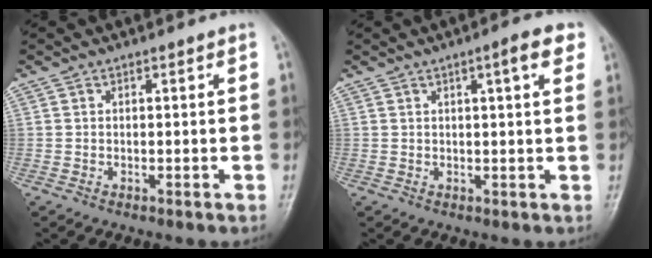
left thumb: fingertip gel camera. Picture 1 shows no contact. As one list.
[{"total": 4.9, "force": [2.3, 0.8, 4.2], "torque": [-0.052, -0.001, 0.027]}]